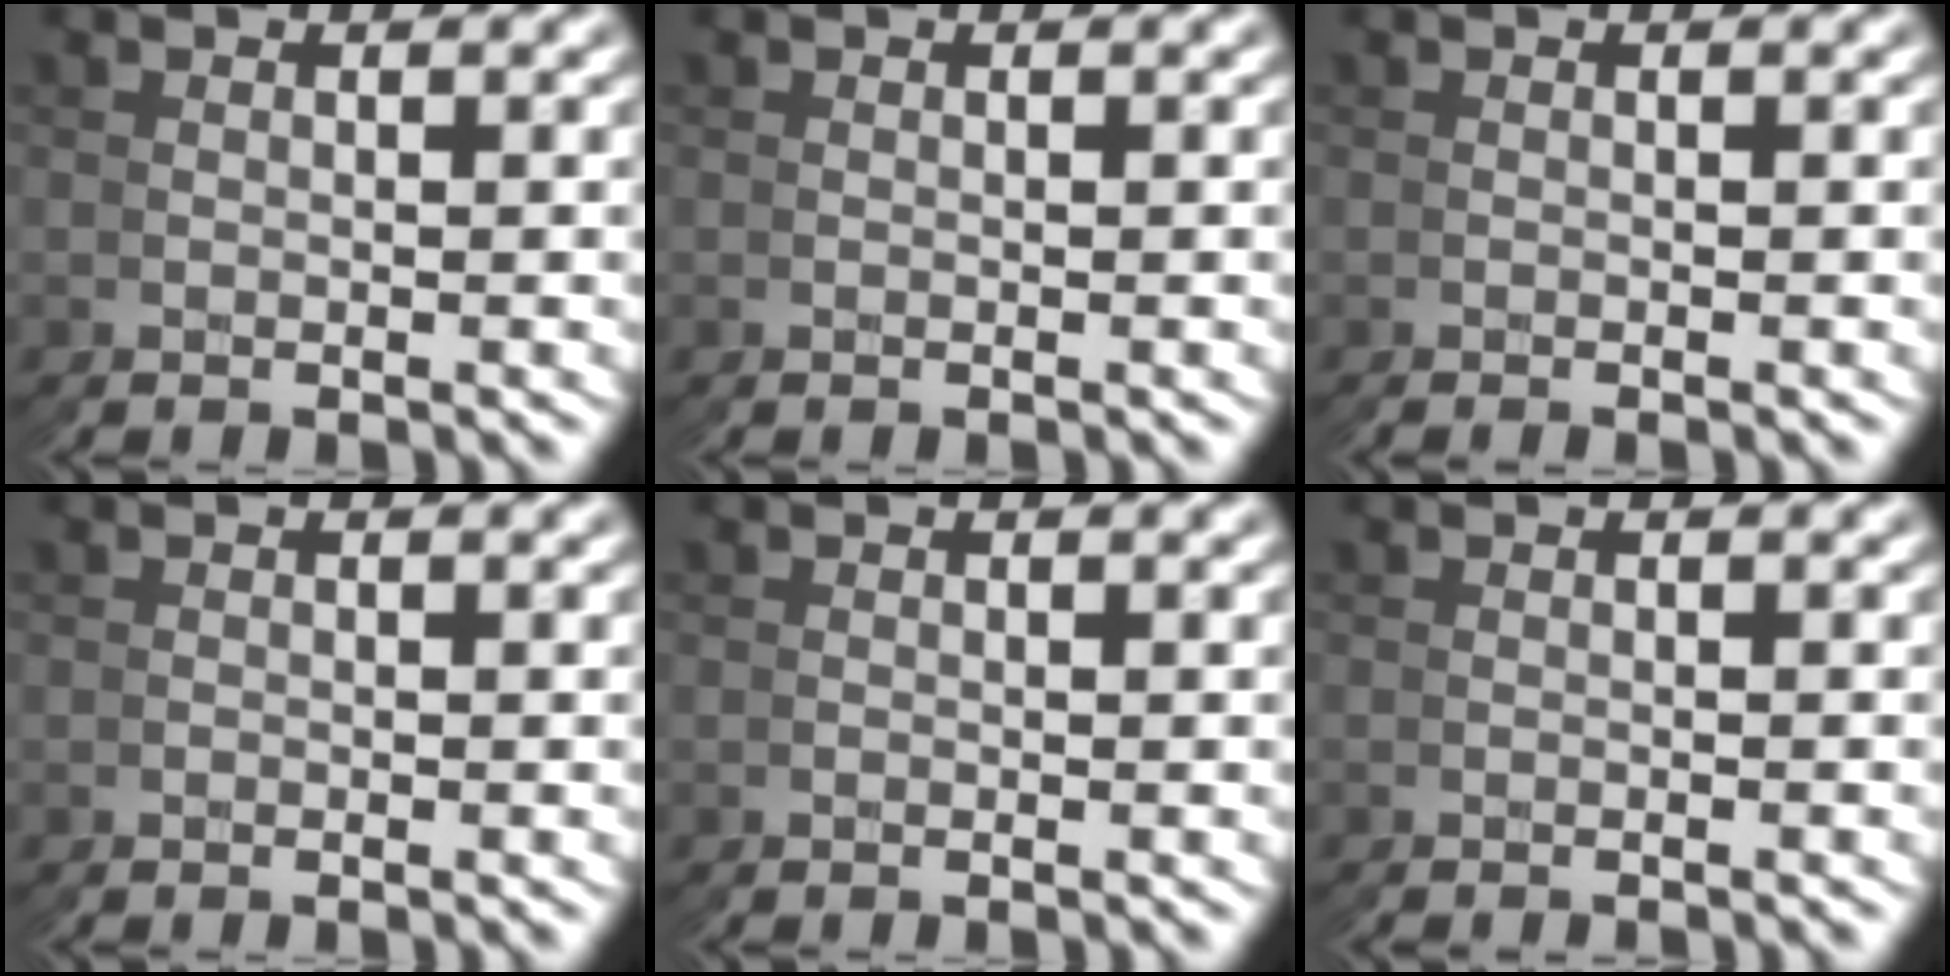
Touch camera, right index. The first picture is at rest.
{"total": 0.0}
{"total": 0.6, "force": [-0.2, -0.5, -0.3], "torque": [0.002, 0.003, -0.006]}
{"total": 0.9, "force": [-0.5, -0.1, -0.7], "torque": [0.009, -0.001, -0.008]}
{"total": 0.6, "force": [-0.3, -0.2, -0.4], "torque": [0.004, 0.000, -0.006]}
{"total": 1.1, "force": [-0.5, -0.7, -0.8], "torque": [0.012, 0.004, -0.011]}